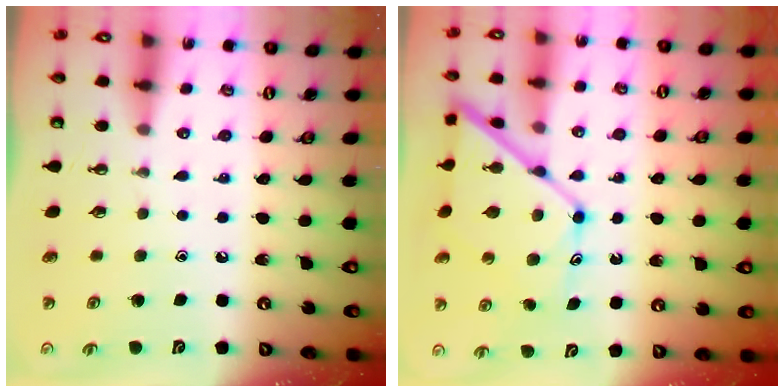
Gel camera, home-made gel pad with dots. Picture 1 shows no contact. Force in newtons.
{"total": 13.9, "press": 13.9, "slide": 1.0}